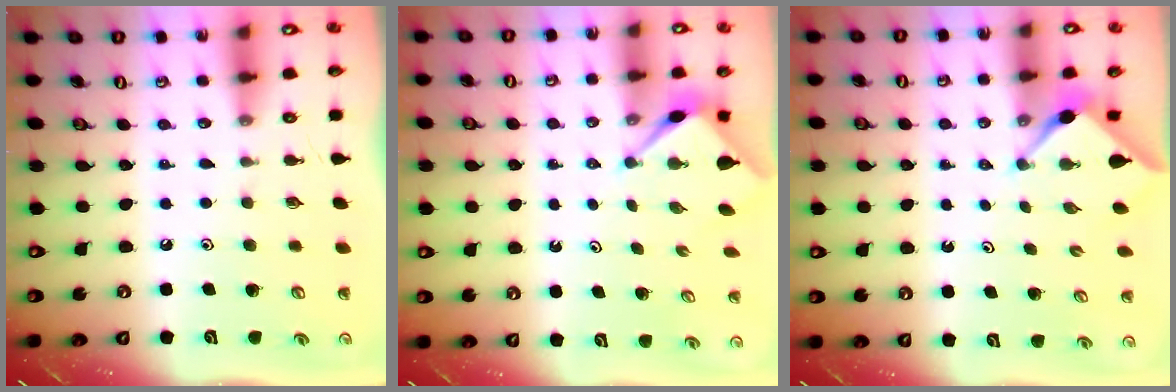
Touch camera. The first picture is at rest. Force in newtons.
{"total": 3.3, "press": 3.2, "slide": 0.3}
{"total": 2.9, "press": 2.9, "slide": 0.4}